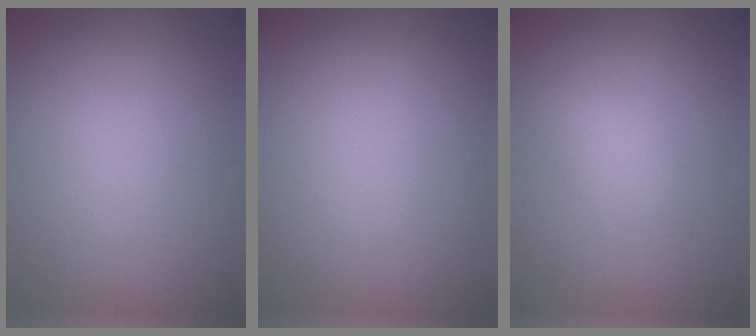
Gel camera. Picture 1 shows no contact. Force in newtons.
{"total": 0.0}
{"total": 1.2, "press": 1.2, "slide": 0.1}